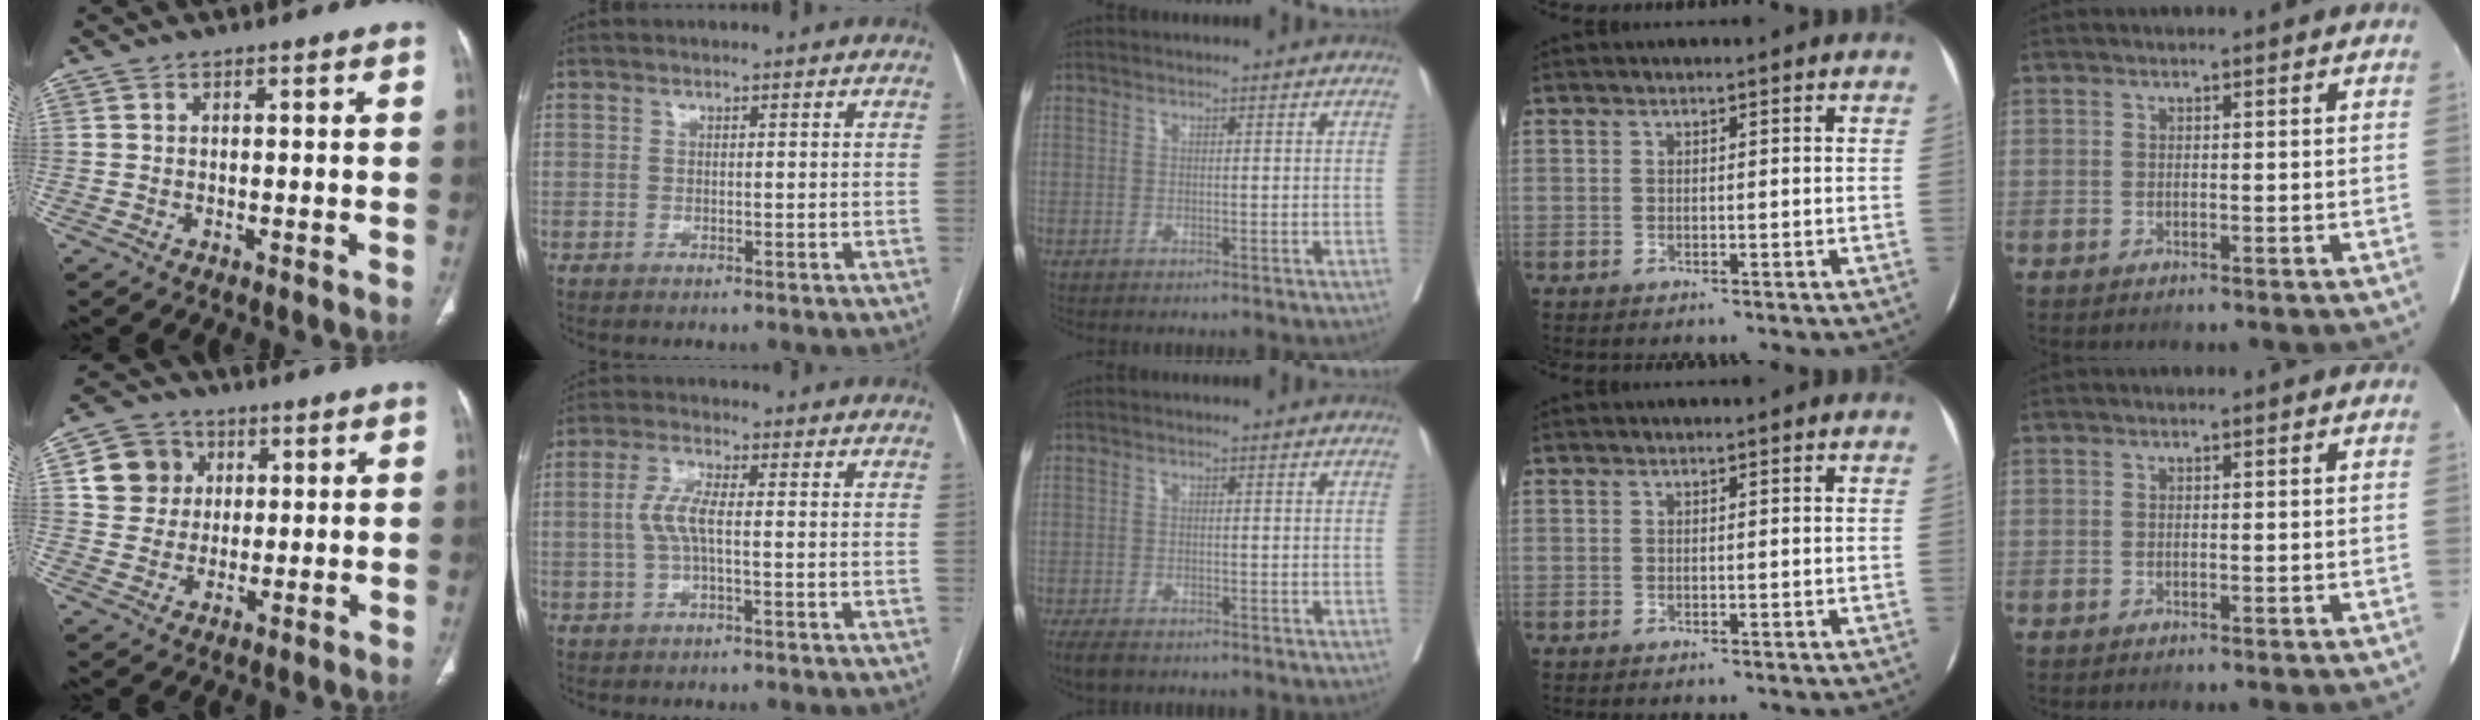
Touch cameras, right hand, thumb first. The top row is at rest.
{"thumb": {"total": 8.8, "force": [2.4, 8.0, 2.5], "torque": [-0.018, 0.001, 0.040]}, "index": {"total": 4.5, "force": [-0.2, 0.9, 4.4], "torque": [-0.102, 0.009, -0.004]}, "middle": {"total": 4.1, "force": [-3.2, 1.6, 2.1], "torque": [-0.037, -0.010, -0.053]}}